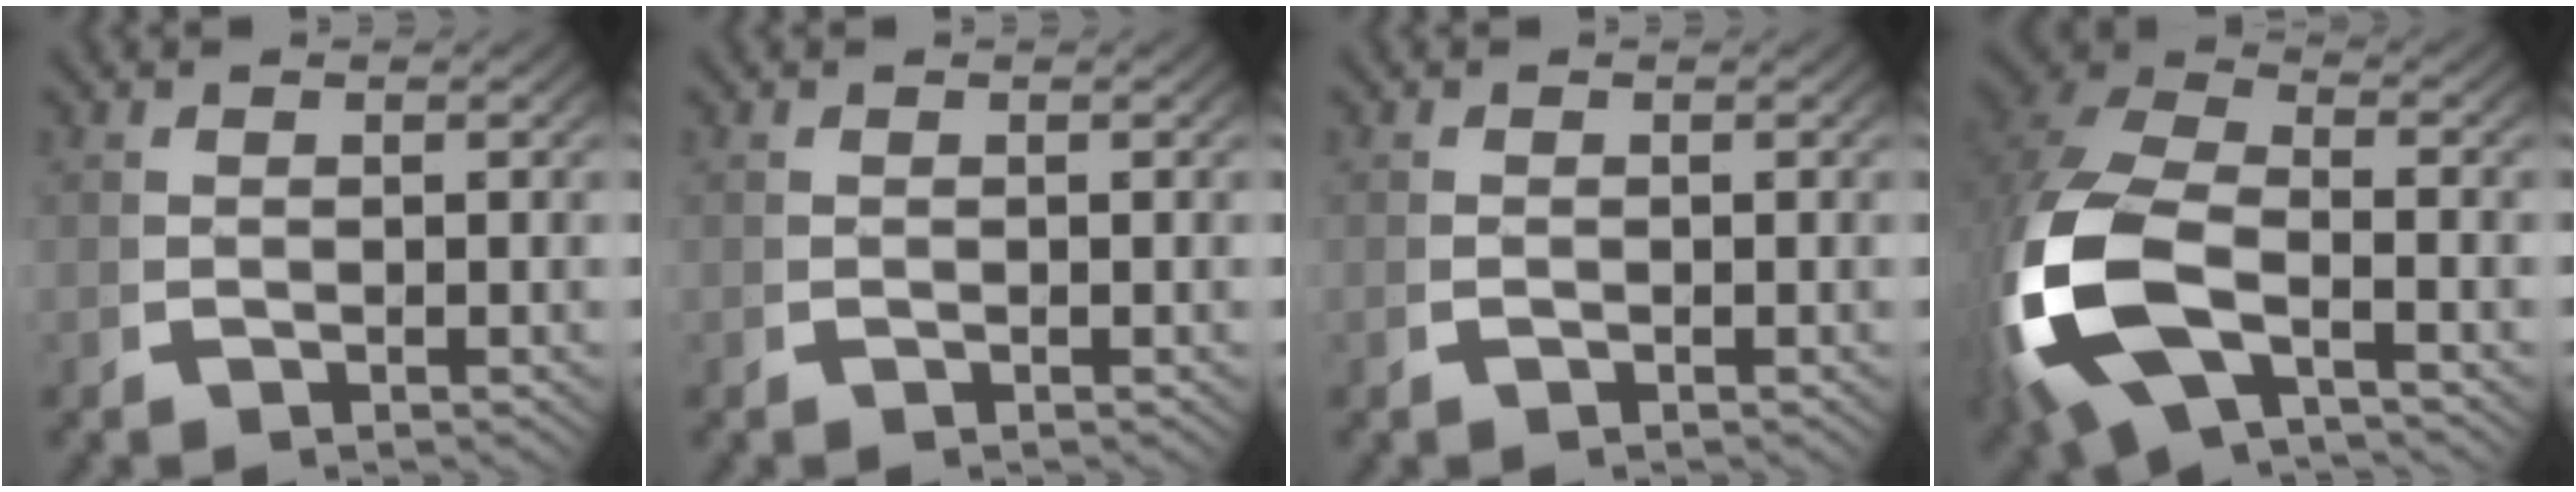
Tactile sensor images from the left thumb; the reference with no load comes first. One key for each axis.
{"total": 0.0}
{"total": 0.0}
{"total": 13.4, "fx": -1.8, "fy": 8.8, "fz": 9.9, "tx": -0.272, "ty": -0.028, "tz": -0.020}